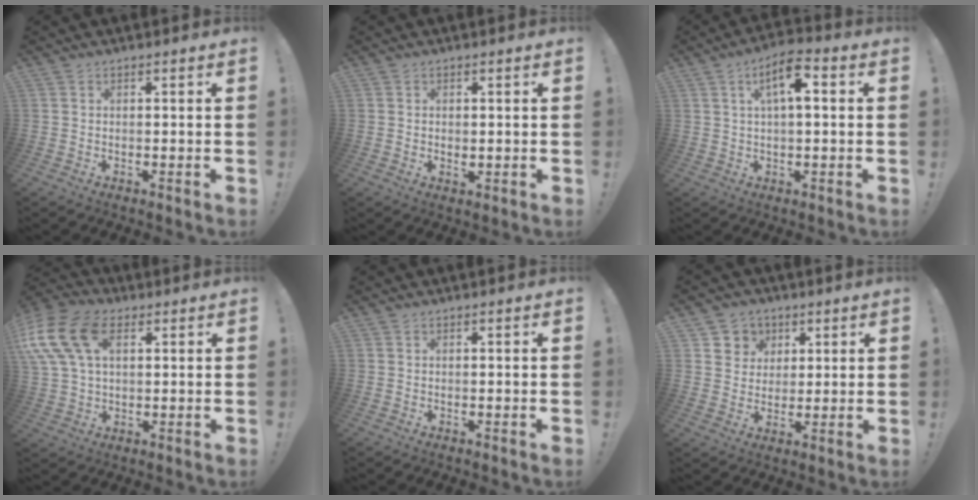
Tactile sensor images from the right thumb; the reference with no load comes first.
{"total": 1.1, "force": [0.2, 0.9, 0.6], "torque": [-0.002, -0.002, 0.003]}
{"total": 8.0, "force": [2.1, 2.8, 7.2], "torque": [-0.118, 0.002, 0.031]}
{"total": 17.6, "force": [5.8, 11.2, 12.2], "torque": [-0.261, -0.014, 0.106]}
{"total": 0.0}
{"total": 6.8, "force": [2.3, 6.3, 0.8], "torque": [-0.008, -0.020, 0.046]}